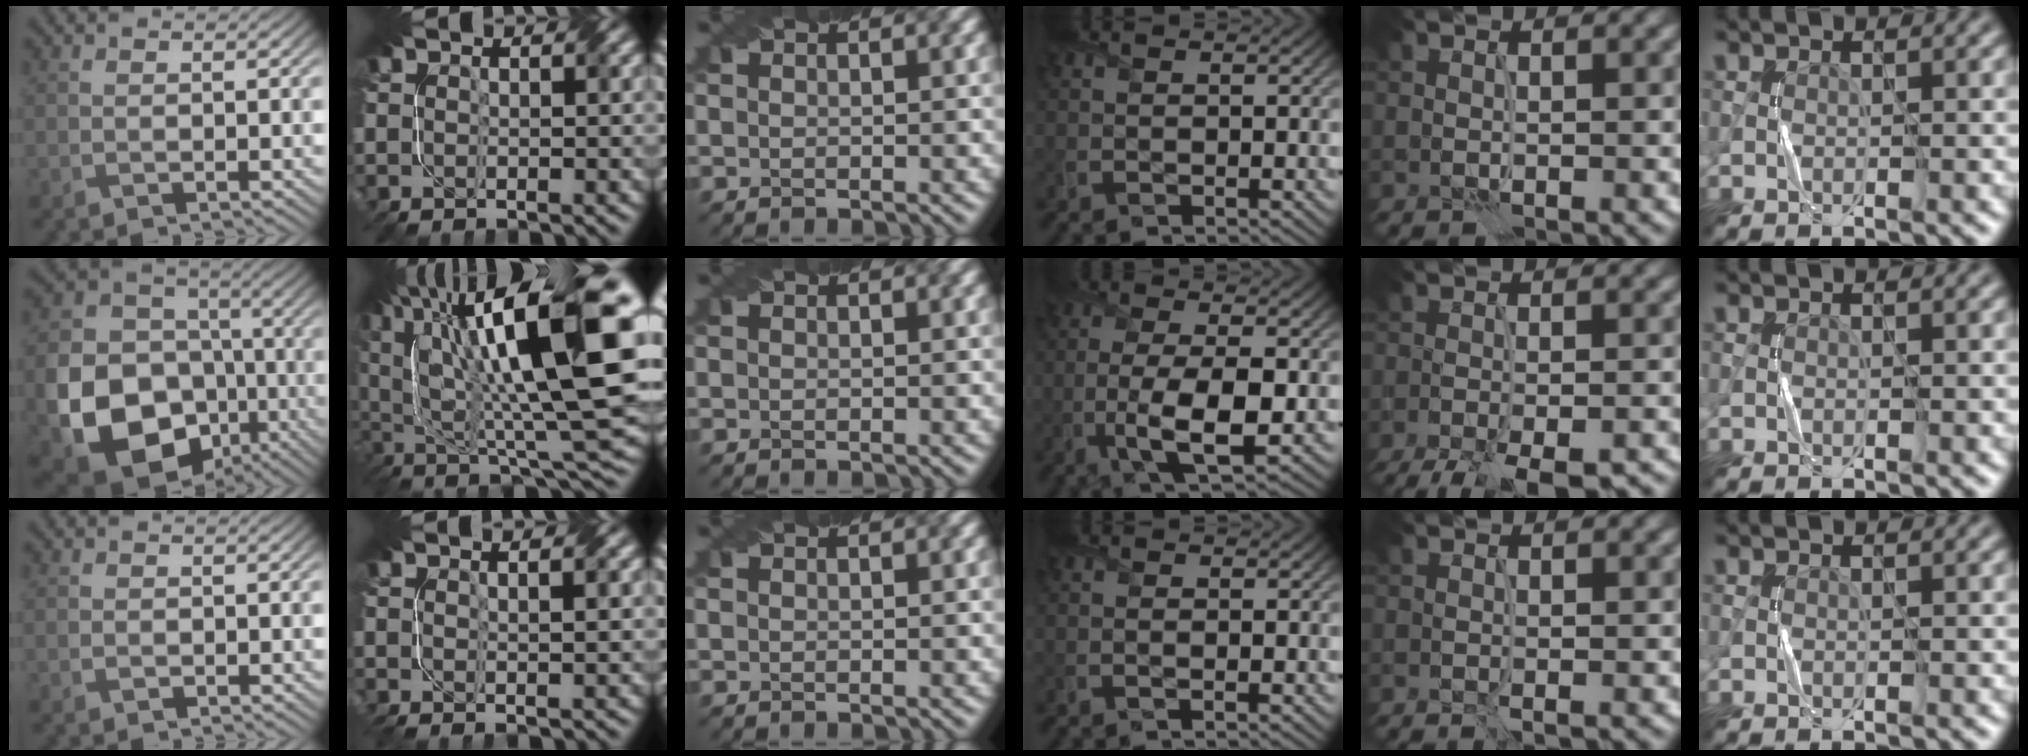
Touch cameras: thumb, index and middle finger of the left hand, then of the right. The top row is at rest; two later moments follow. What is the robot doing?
{"motion": "fold", "object": "napkin"}